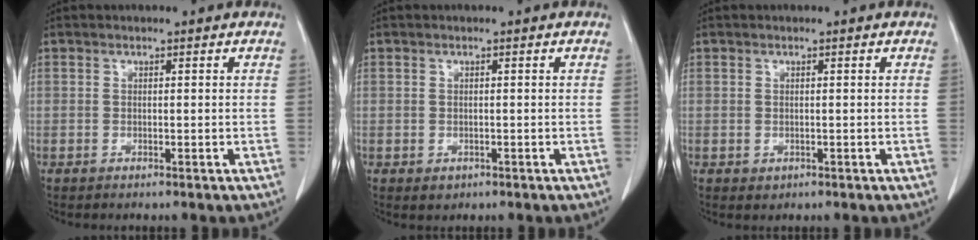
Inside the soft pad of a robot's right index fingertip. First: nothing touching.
{"total": 1.1, "force": [-0.4, 1.0, 0.4], "torque": [-0.007, 0.001, 0.001]}
{"total": 0.7, "force": [-0.1, 0.7, 0.3], "torque": [-0.006, 0.000, 0.004]}